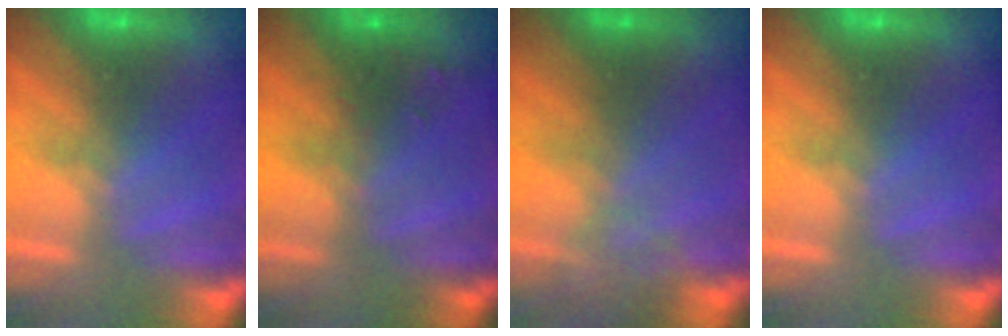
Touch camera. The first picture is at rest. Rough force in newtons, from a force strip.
{"total": 7.6}
{"total": 2.2}
{"total": 0.0}